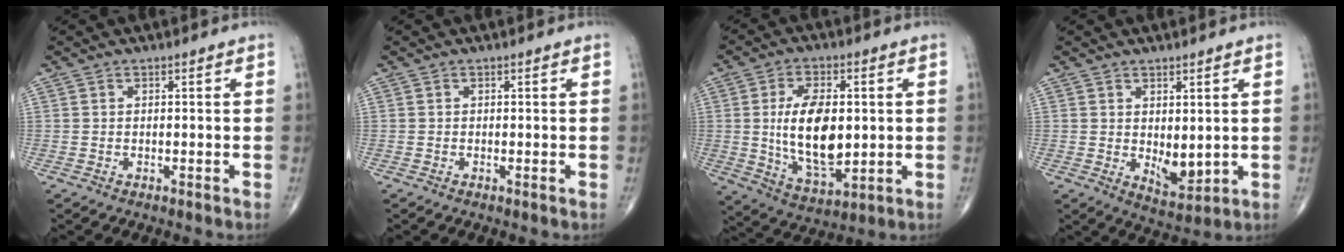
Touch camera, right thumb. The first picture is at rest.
{"total": 0.0}
{"total": 15.0, "force": [0.6, 7.9, 12.8], "torque": [-0.210, -0.013, 0.020]}
{"total": 5.7, "force": [0.4, 3.0, 4.8], "torque": [-0.058, -0.018, 0.020]}